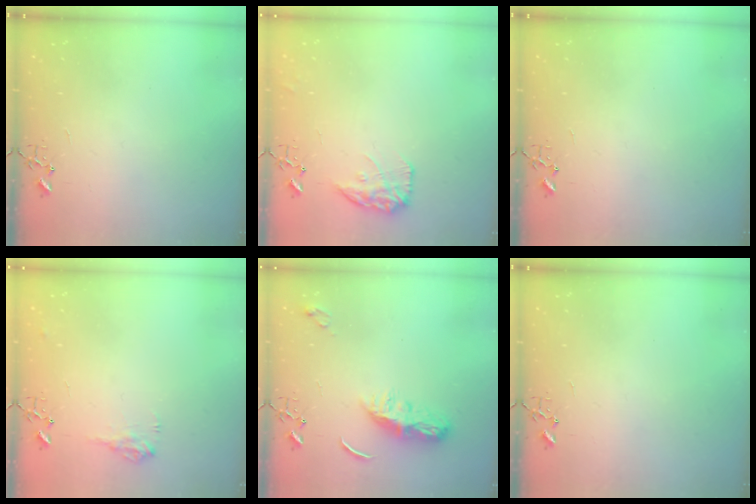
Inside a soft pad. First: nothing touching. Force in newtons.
{"total": 12.1, "press": 12.0, "slide": 0.6}
{"total": 0.0}
{"total": 8.1, "press": 8.1, "slide": 0.3}
{"total": 8.2, "press": 8.2, "slide": 0.4}
{"total": 0.0}